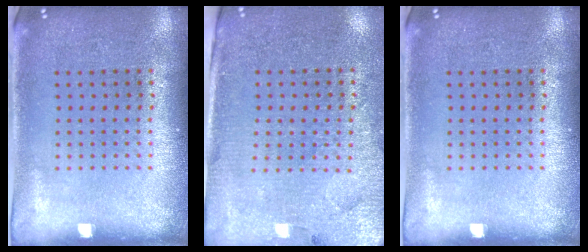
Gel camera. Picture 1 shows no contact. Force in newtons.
{"total": 3.1, "press": 2.9, "slide": 0.9}
{"total": 0.0}